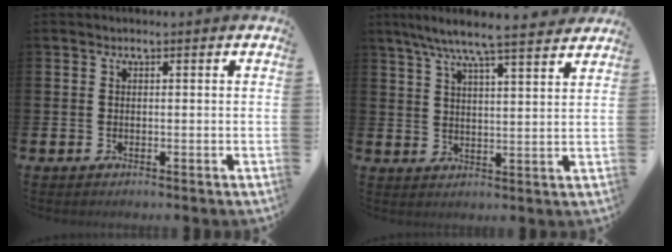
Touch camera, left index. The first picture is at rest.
{"total": 7.7, "force": [7.0, 0.2, 3.0], "torque": [-0.074, -0.035, 0.122]}